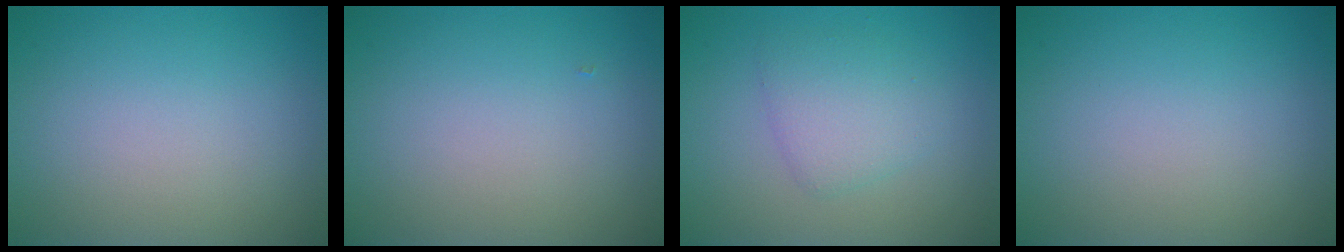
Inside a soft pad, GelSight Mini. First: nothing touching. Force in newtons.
{"total": 0.0}
{"total": 2.8, "press": 2.8, "slide": 0.2}
{"total": 0.0}